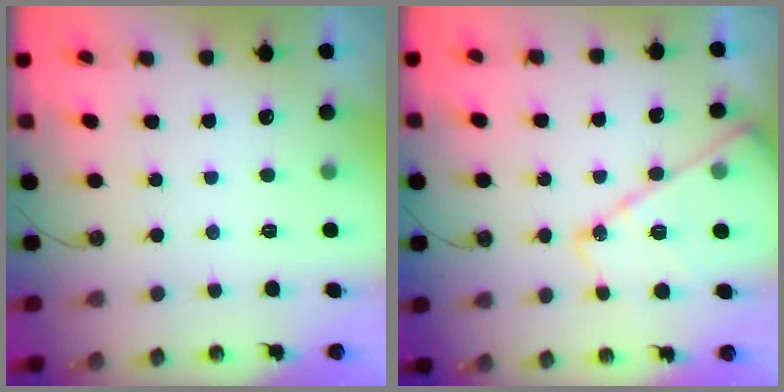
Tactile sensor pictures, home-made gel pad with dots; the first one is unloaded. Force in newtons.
{"total": 15.4, "press": 15.3, "slide": 1.3}